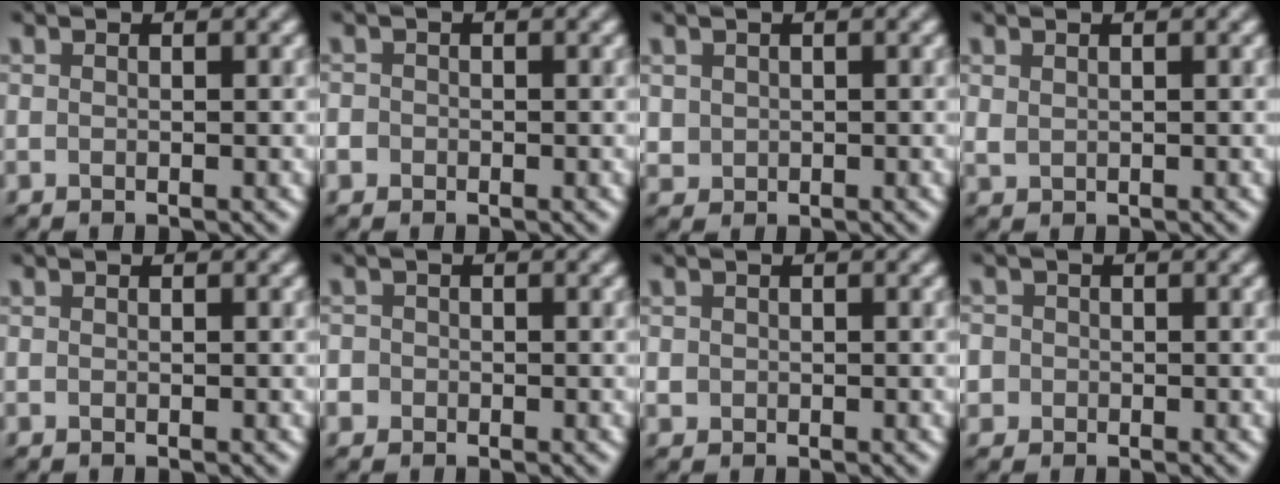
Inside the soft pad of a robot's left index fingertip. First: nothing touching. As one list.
[{"total": 0.7, "force": [-0.3, 0.7, -0.1], "torque": [0.011, 0.003, -0.008]}, {"total": 1.3, "force": [0.4, 1.2, -0.1], "torque": [0.015, 0.001, 0.010]}, {"total": 0.7, "force": [0.4, 0.6, 0.1], "torque": [-0.001, 0.002, 0.010]}, {"total": 0.0}, {"total": 1.2, "force": [-0.4, 1.2, 0.0], "torque": [0.016, 0.006, -0.007]}, {"total": 0.7, "force": [0.0, 0.6, -0.1], "torque": [0.009, 0.000, -0.002]}, {"total": 2.9, "force": [-0.4, 2.8, 0.6], "torque": [0.006, 0.013, -0.035]}]